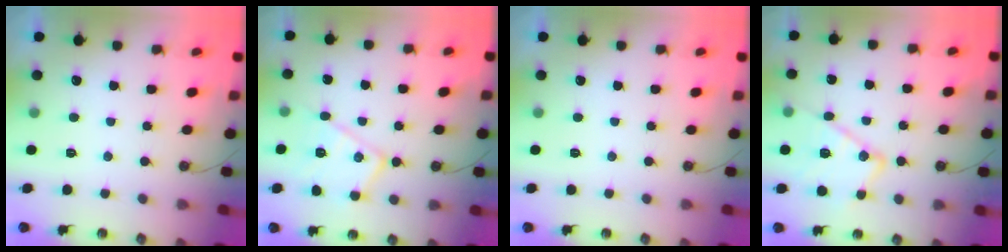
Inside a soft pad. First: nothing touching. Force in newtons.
{"total": 12.8, "press": 12.8, "slide": 0.2}
{"total": 0.0}
{"total": 16.2, "press": 16.2, "slide": 1.1}